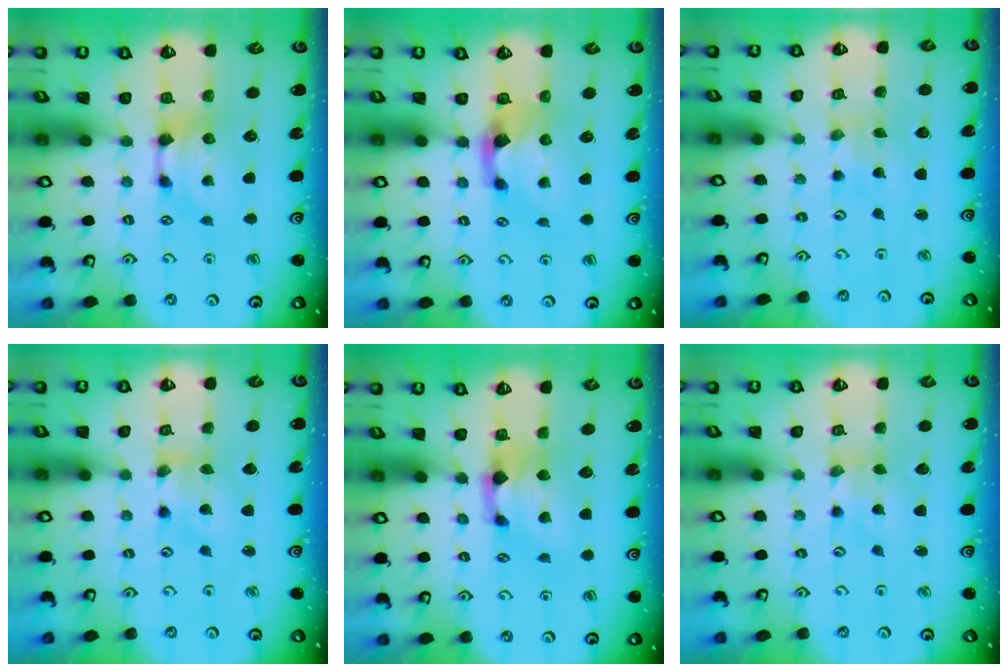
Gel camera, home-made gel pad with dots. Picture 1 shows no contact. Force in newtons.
{"total": 1.5, "press": 1.2, "slide": 0.9}
{"total": 5.4, "press": 5.4, "slide": 0.3}
{"total": 1.3, "press": 0.3, "slide": 1.3}
{"total": 1.4, "press": 0.4, "slide": 1.3}
{"total": 2.4, "press": 2.2, "slide": 1.0}